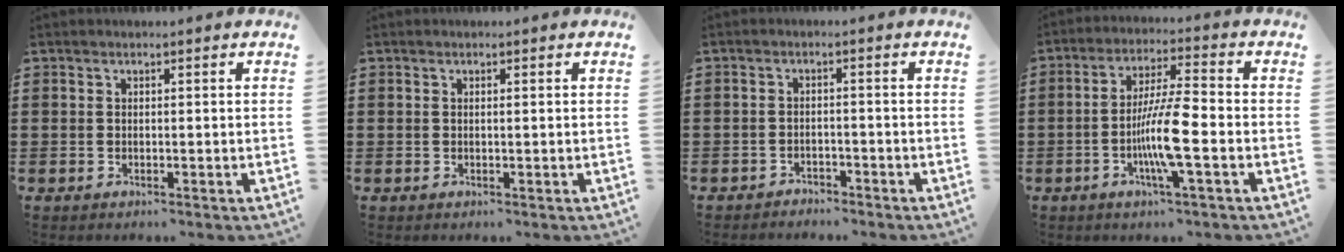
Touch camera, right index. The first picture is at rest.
{"total": 0.0}
{"total": 2.0, "force": [-2.0, 0.3, -0.1], "torque": [-0.005, 0.000, -0.044]}
{"total": 9.0, "force": [-2.3, 0.9, 8.6], "torque": [-0.170, -0.011, -0.048]}